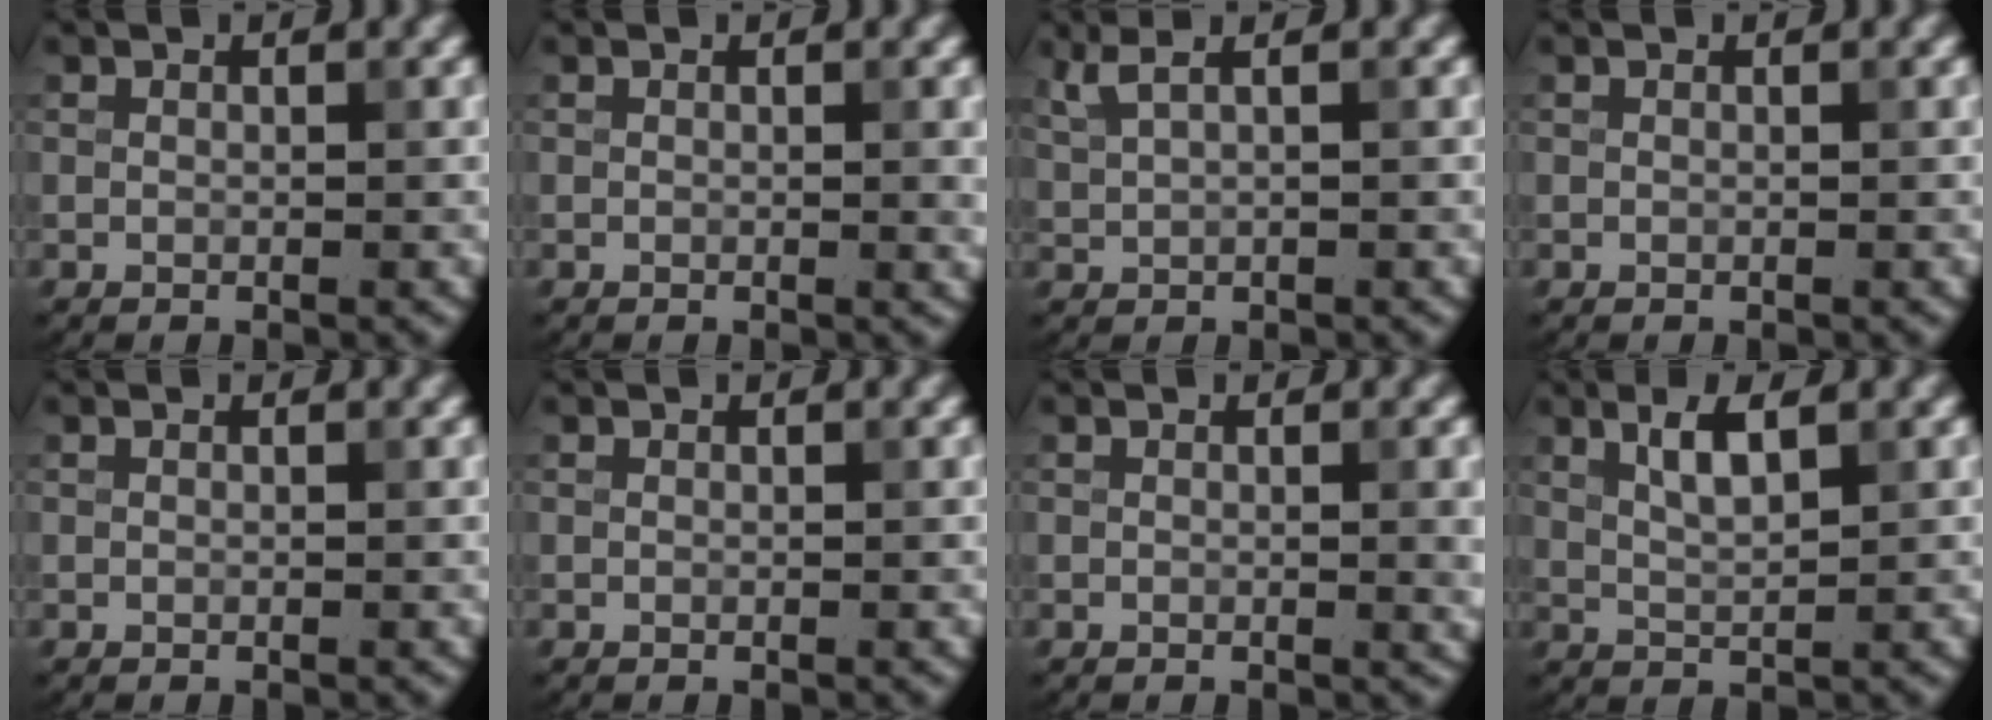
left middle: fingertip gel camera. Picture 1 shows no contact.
{"total": 0.9, "force": [0.1, 0.2, 0.9], "torque": [-0.009, -0.002, -0.001]}
{"total": 2.6, "force": [1.6, 0.8, 1.8], "torque": [-0.030, 0.006, 0.028]}
{"total": 0.0}
{"total": 0.0}
{"total": 0.0}
{"total": 1.7, "force": [0.1, 0.4, 1.7], "torque": [-0.018, -0.002, -0.002]}
{"total": 2.9, "force": [1.5, 0.7, 2.4], "torque": [-0.047, 0.003, 0.028]}